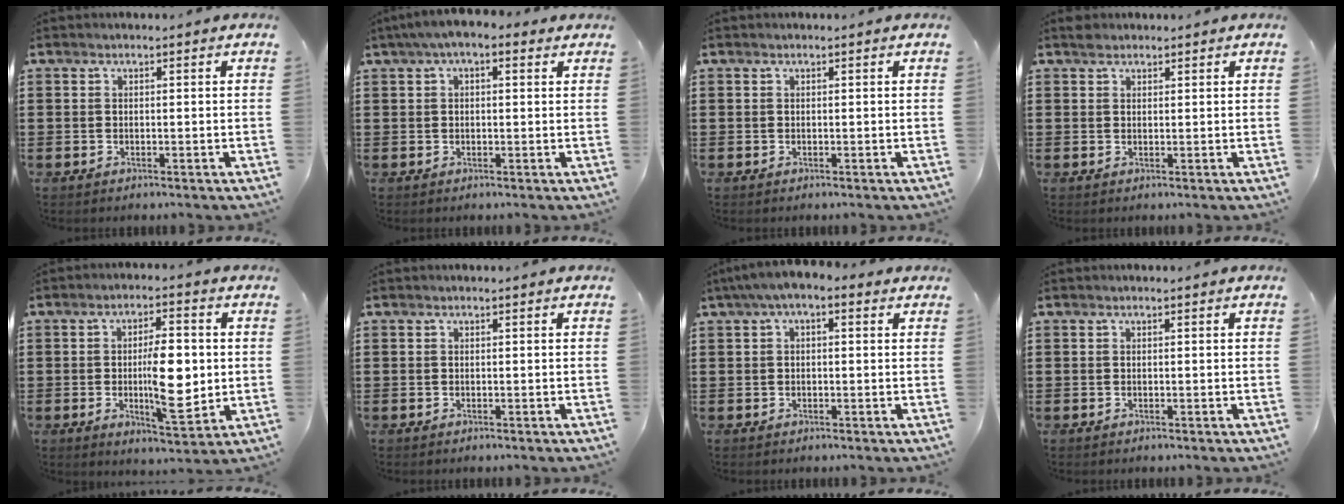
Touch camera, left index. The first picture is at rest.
{"total": 3.1, "force": [1.3, 1.3, 2.5], "torque": [-0.051, 0.008, 0.021]}
{"total": 0.0}
{"total": 1.3, "force": [1.1, 0.6, 0.2], "torque": [-0.008, 0.002, 0.023]}
{"total": 10.0, "force": [0.0, 4.0, 9.1], "torque": [-0.136, -0.008, -0.005]}
{"total": 0.0}
{"total": 2.5, "force": [0.3, 1.2, 2.2], "torque": [-0.049, 0.005, -0.001]}
{"total": 0.0}